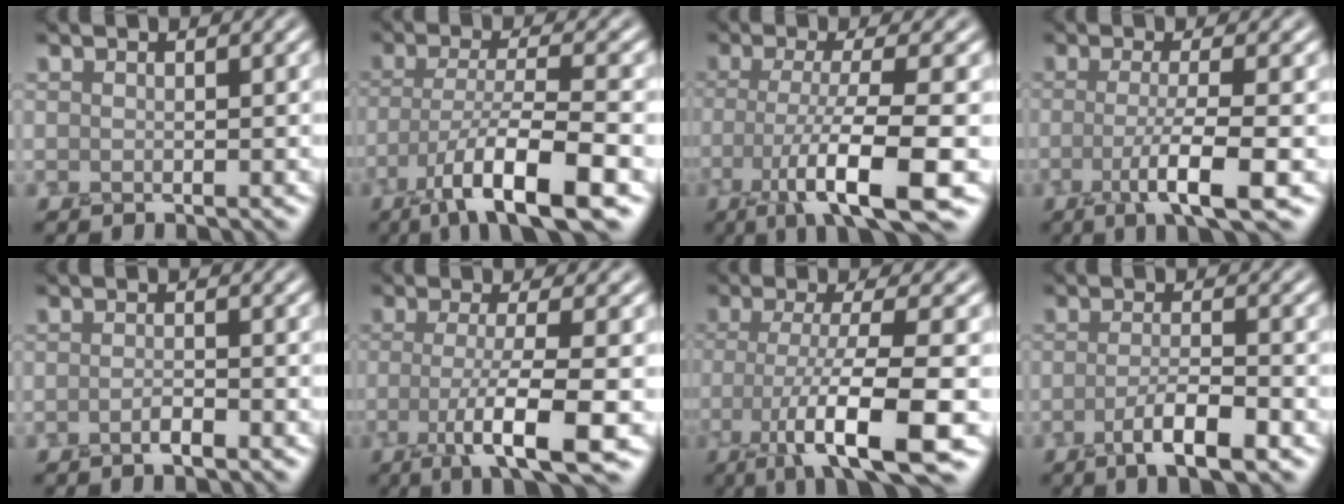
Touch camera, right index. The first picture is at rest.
{"total": 8.6, "force": [-4.5, 1.8, 7.1], "torque": [-0.116, -0.001, -0.081]}
{"total": 8.3, "force": [-3.3, 1.4, 7.5], "torque": [-0.122, -0.008, -0.062]}
{"total": 5.3, "force": [-1.4, 1.0, 5.0], "torque": [-0.082, -0.008, -0.028]}
{"total": 1.3, "force": [-0.7, 0.3, 1.1], "torque": [-0.020, -0.001, -0.014]}
{"total": 6.9, "force": [-2.0, 1.2, 6.5], "torque": [-0.105, -0.011, -0.040]}
{"total": 9.2, "force": [-3.9, 1.7, 8.2], "torque": [-0.136, -0.007, -0.071]}
{"total": 4.3, "force": [-1.9, 1.0, 3.7], "torque": [-0.066, 0.000, -0.036]}